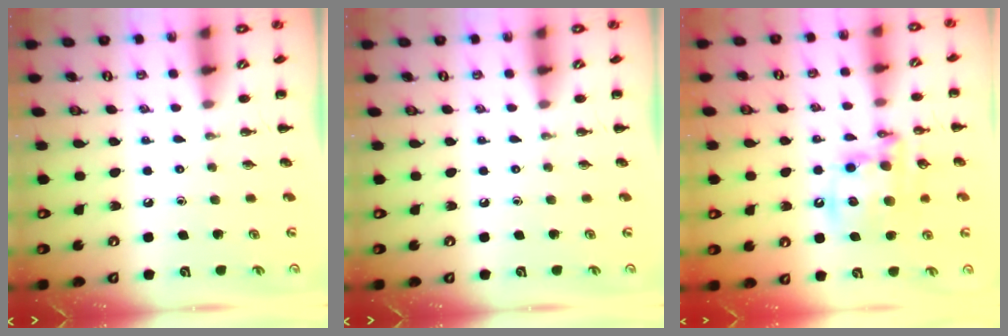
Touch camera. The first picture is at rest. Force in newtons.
{"total": 0.0}
{"total": 13.3, "press": 13.0, "slide": 2.7}